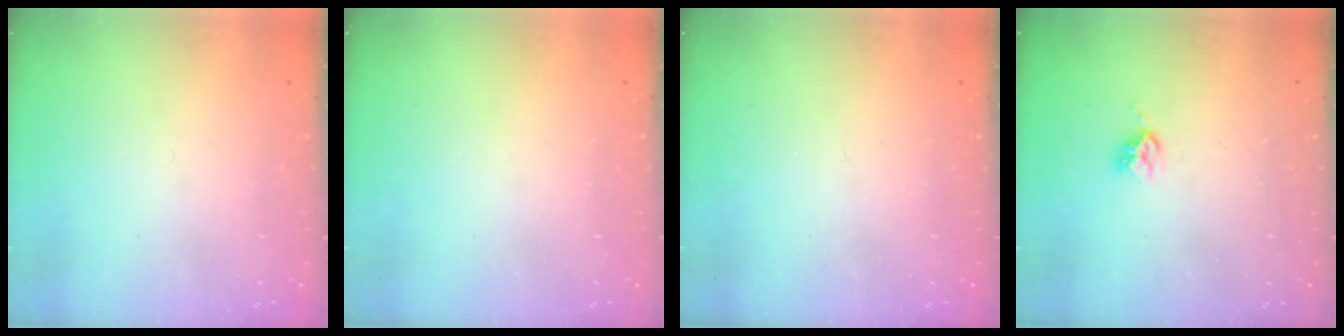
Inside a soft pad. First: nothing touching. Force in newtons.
{"total": 0.0}
{"total": 0.0}
{"total": 4.8, "press": 4.8, "slide": 0.1}